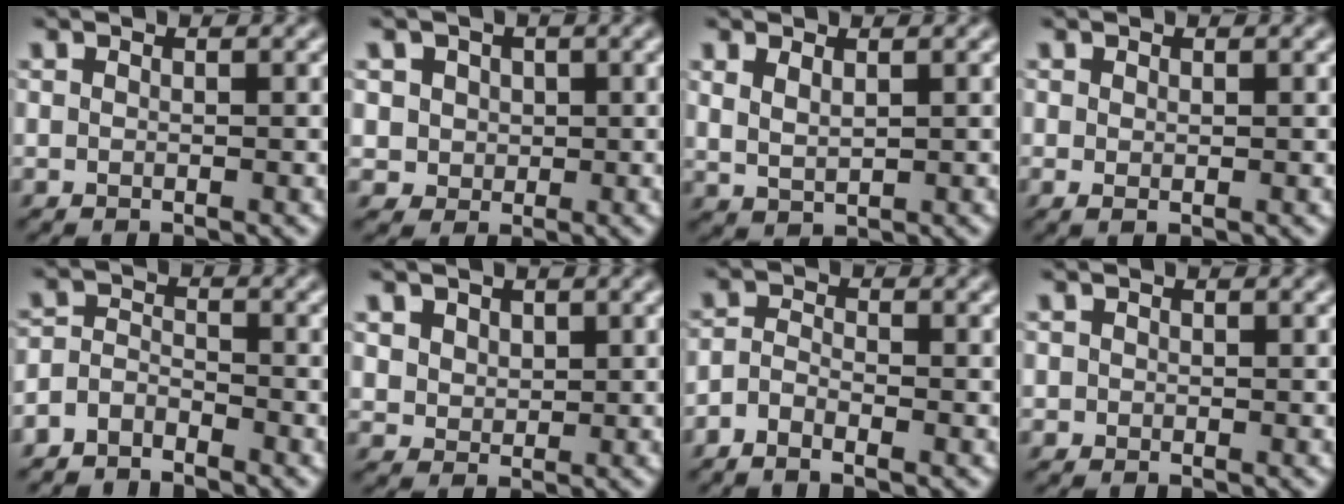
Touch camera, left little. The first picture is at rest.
{"total": 3.8, "force": [1.3, 3.3, 1.2], "torque": [-0.026, 0.010, 0.020]}
{"total": 1.8, "force": [1.0, 0.9, 1.2], "torque": [-0.033, -0.003, 0.027]}
{"total": 0.7, "force": [0.1, 0.4, 0.6], "torque": [-0.013, -0.001, 0.005]}
{"total": 2.7, "force": [-2.4, 1.0, 0.5], "torque": [-0.014, 0.004, -0.058]}
{"total": 3.0, "force": [1.6, 2.2, 1.3], "torque": [-0.050, -0.004, 0.041]}
{"total": 2.2, "force": [-1.4, 1.0, 1.5], "torque": [-0.030, 0.000, -0.033]}
{"total": 0.5, "force": [-0.1, 0.5, 0.0], "torque": [0.004, -0.002, -0.001]}